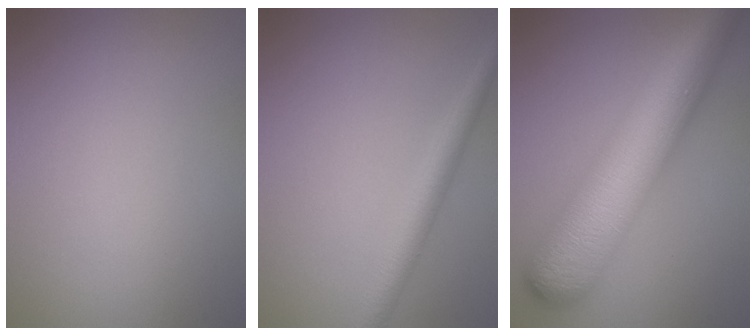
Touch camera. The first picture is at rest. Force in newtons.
{"total": 3.0, "press": 3.0, "slide": 0.1}
{"total": 11.9, "press": 11.9, "slide": 0.3}